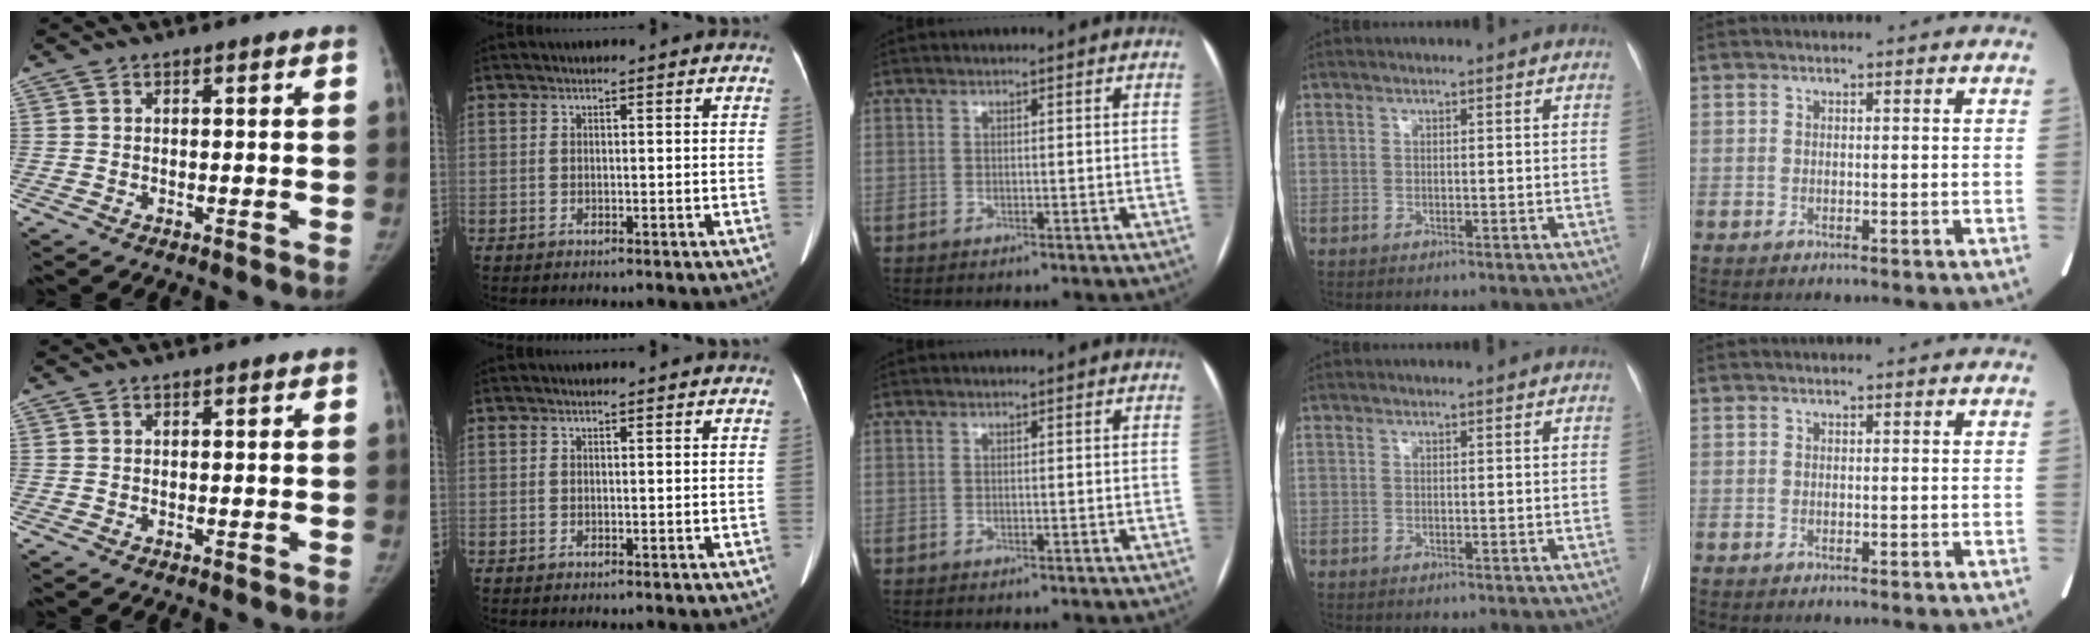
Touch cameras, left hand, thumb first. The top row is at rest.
{}